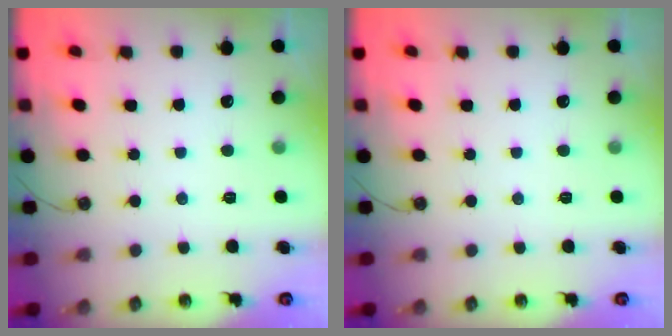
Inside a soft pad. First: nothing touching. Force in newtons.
{"total": 0.0}